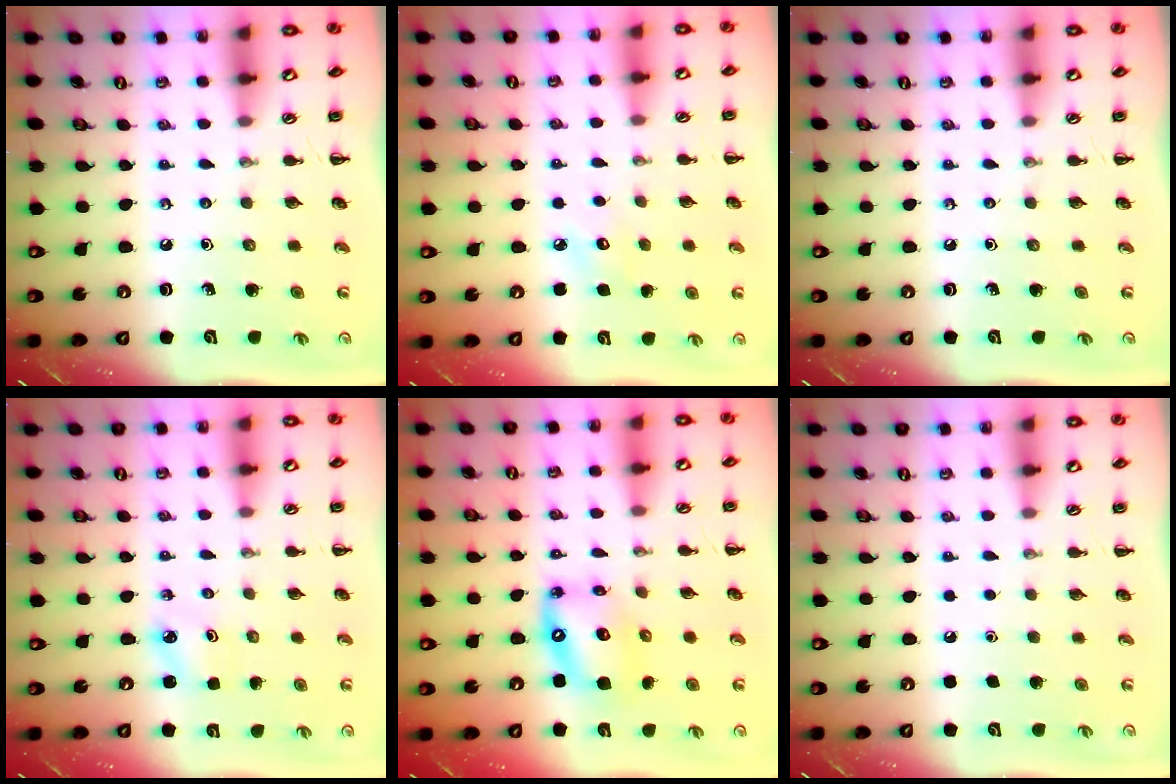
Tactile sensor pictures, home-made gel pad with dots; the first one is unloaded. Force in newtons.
{"total": 3.9, "press": 3.8, "slide": 0.9}
{"total": 0.0}
{"total": 1.9, "press": 1.9, "slide": 0.4}
{"total": 13.5, "press": 13.1, "slide": 3.4}
{"total": 1.6, "press": 1.6, "slide": 0.1}